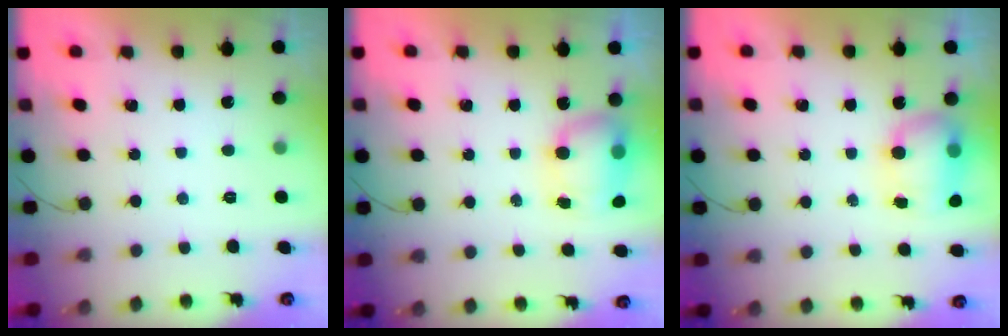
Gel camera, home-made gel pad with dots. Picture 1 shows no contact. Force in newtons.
{"total": 7.5, "press": 7.4, "slide": 1.3}
{"total": 11.7, "press": 9.1, "slide": 7.4}